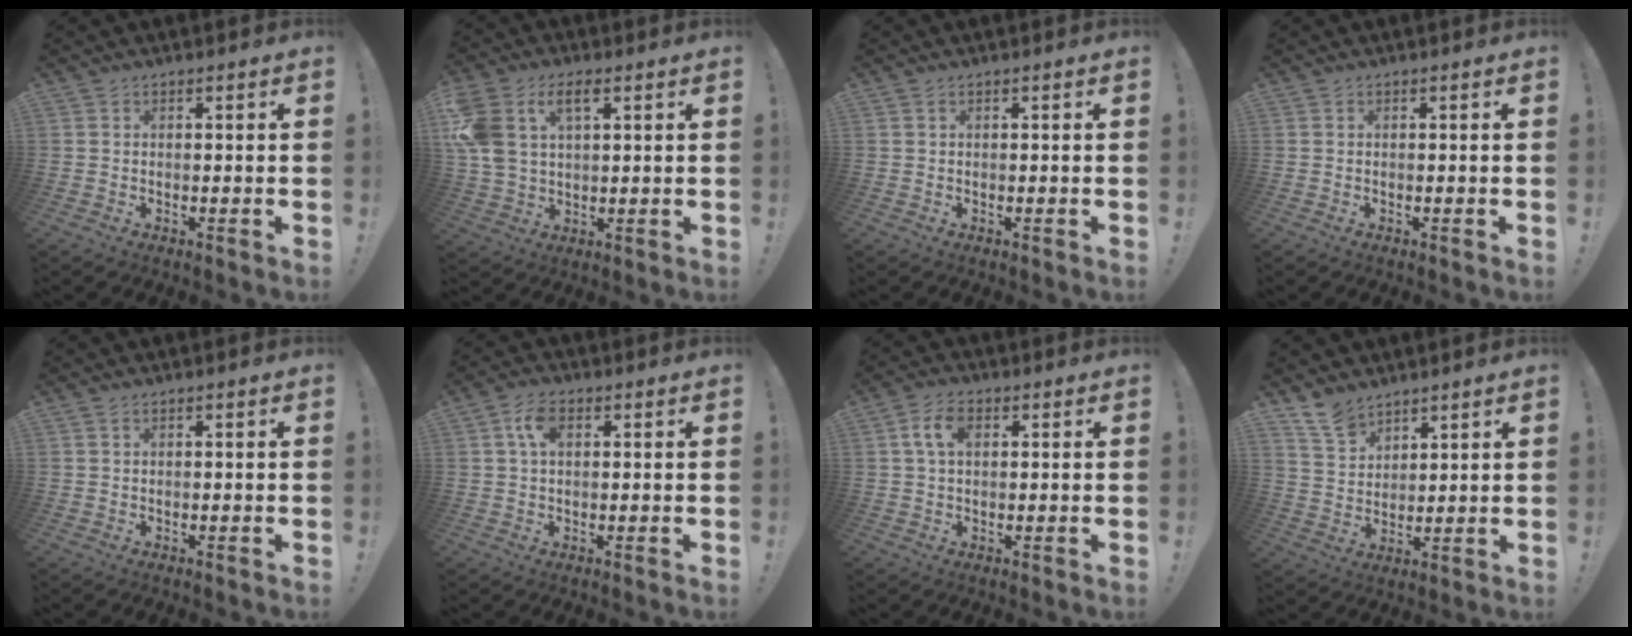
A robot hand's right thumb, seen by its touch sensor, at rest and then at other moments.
{"total": 10.8, "force": [4.5, 6.6, 7.2], "torque": [-0.160, -0.002, 0.086]}
{"total": 0.0}
{"total": 0.0}
{"total": 0.5, "force": [0.3, 0.2, 0.4], "torque": [-0.008, 0.000, 0.006]}
{"total": 6.0, "force": [1.9, 3.4, 4.6], "torque": [-0.079, 0.003, 0.032]}
{"total": 6.9, "force": [1.8, 4.2, 5.1], "torque": [-0.094, 0.005, 0.031]}
{"total": 9.0, "force": [7.4, 4.6, 2.2], "torque": [-0.046, -0.050, 0.144]}